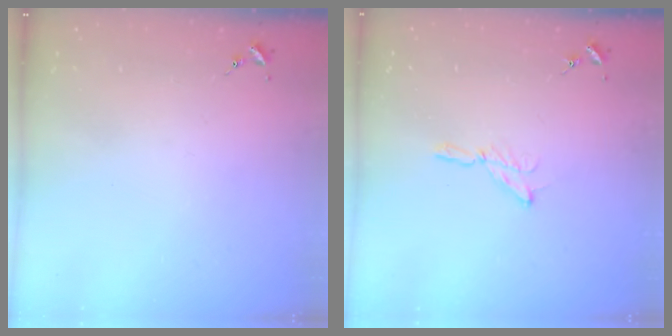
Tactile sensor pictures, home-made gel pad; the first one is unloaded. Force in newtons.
{"total": 4.1, "press": 4.1, "slide": 0.4}